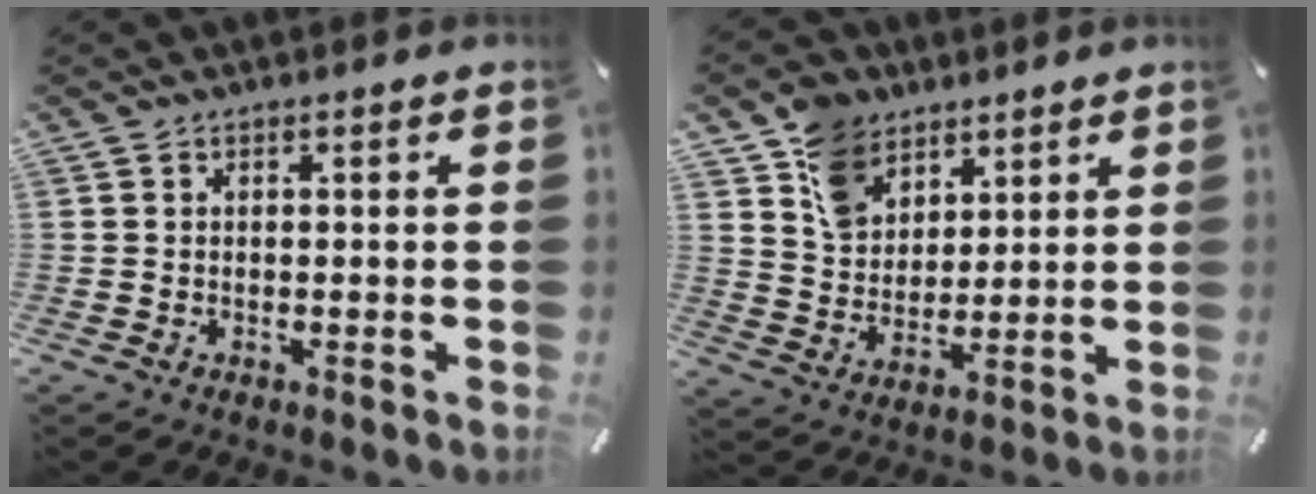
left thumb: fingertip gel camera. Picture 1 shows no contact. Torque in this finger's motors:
{"motor_torque": [1.17, 0.90, 0.15, -0.22, 0.25]}